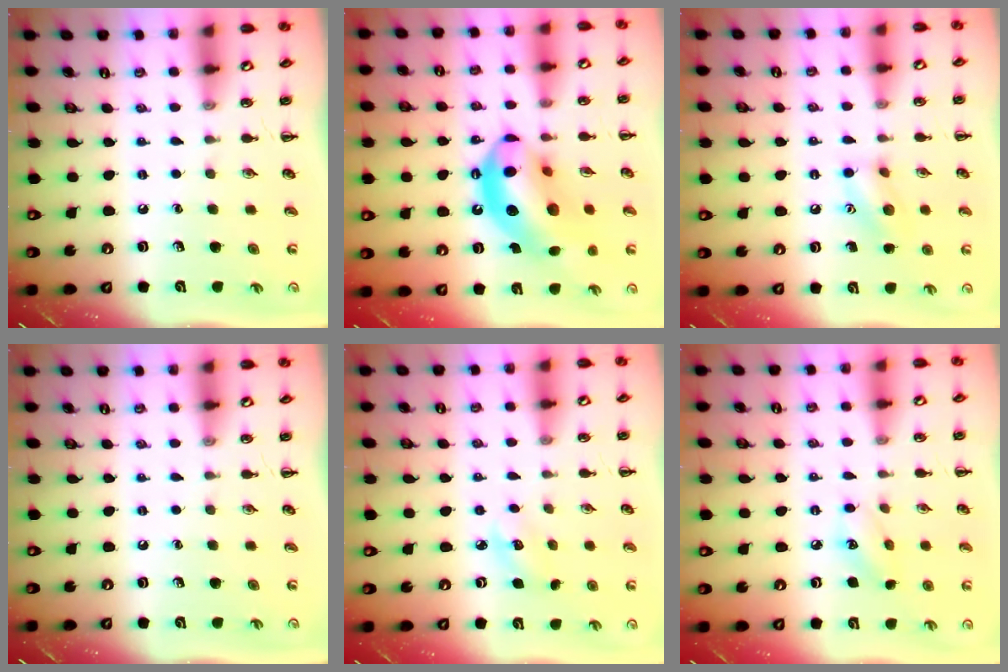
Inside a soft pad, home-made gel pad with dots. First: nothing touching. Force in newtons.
{"total": 18.5, "press": 17.8, "slide": 5.0}
{"total": 9.8, "press": 9.7, "slide": 1.0}
{"total": 0.0}
{"total": 4.9, "press": 4.7, "slide": 1.4}
{"total": 5.8, "press": 5.7, "slide": 1.2}